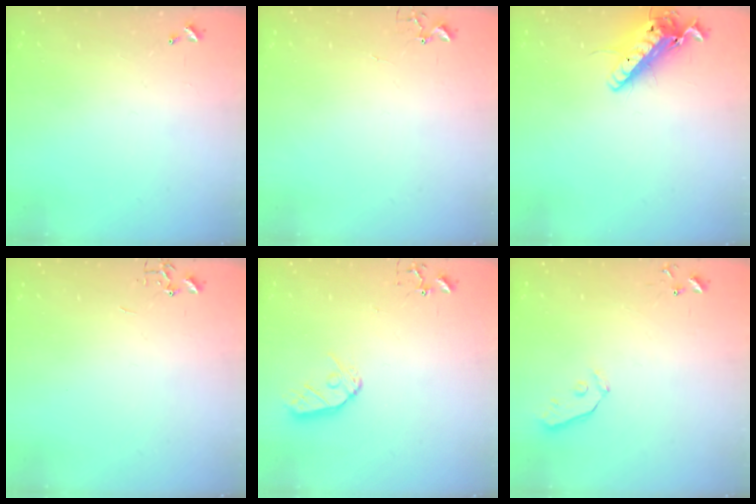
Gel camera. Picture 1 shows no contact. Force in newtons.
{"total": 5.1, "press": 5.1, "slide": 0.3}
{"total": 15.6, "press": 15.4, "slide": 2.8}
{"total": 0.0}
{"total": 9.1, "press": 9.1, "slide": 0.9}
{"total": 3.7, "press": 3.6, "slide": 0.8}